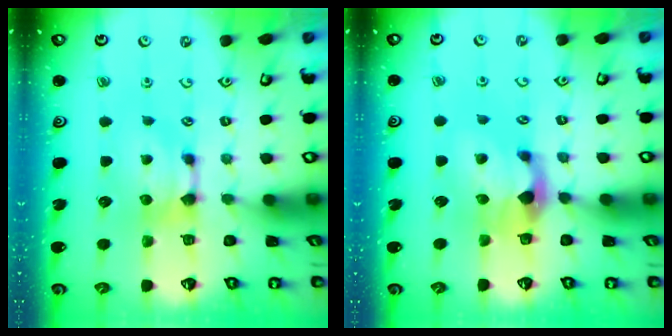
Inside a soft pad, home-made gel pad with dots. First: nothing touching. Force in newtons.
{"total": 2.5, "press": 2.1, "slide": 1.4}